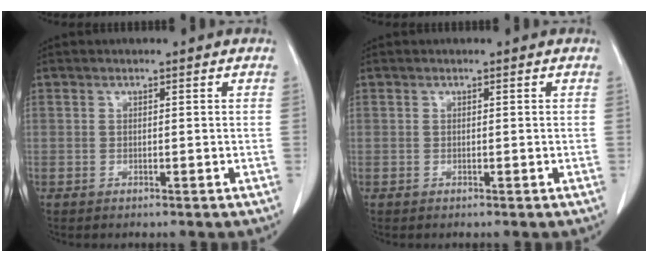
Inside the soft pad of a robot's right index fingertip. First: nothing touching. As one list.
[{"total": 0.0}]